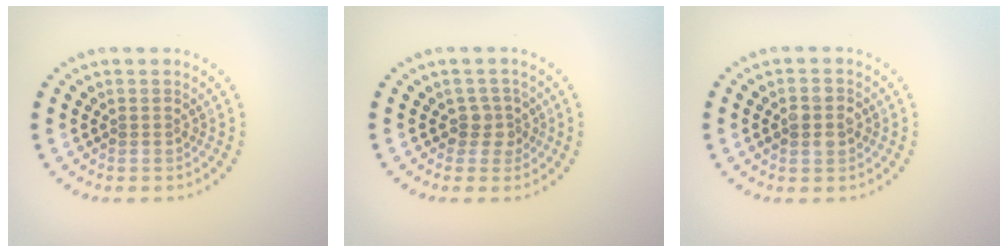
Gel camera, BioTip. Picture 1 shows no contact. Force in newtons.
{"total": 1.8, "press": 1.4, "slide": 1.1}
{"total": 2.8, "press": 2.8, "slide": 0.1}